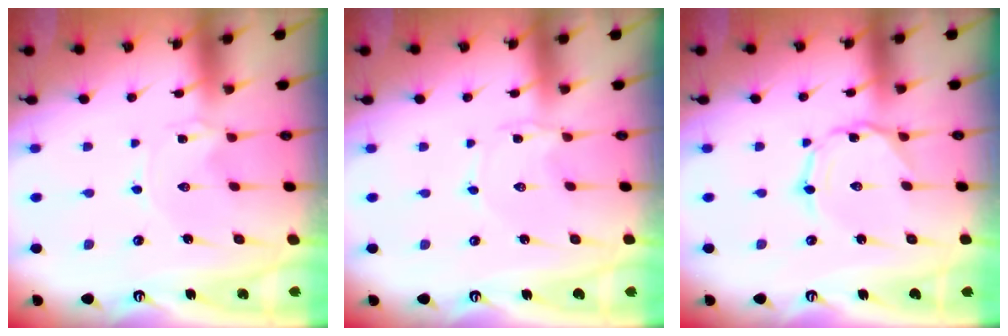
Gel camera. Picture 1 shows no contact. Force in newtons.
{"total": 2.4, "press": 2.4, "slide": 0.3}
{"total": 1.1, "press": 1.0, "slide": 0.2}